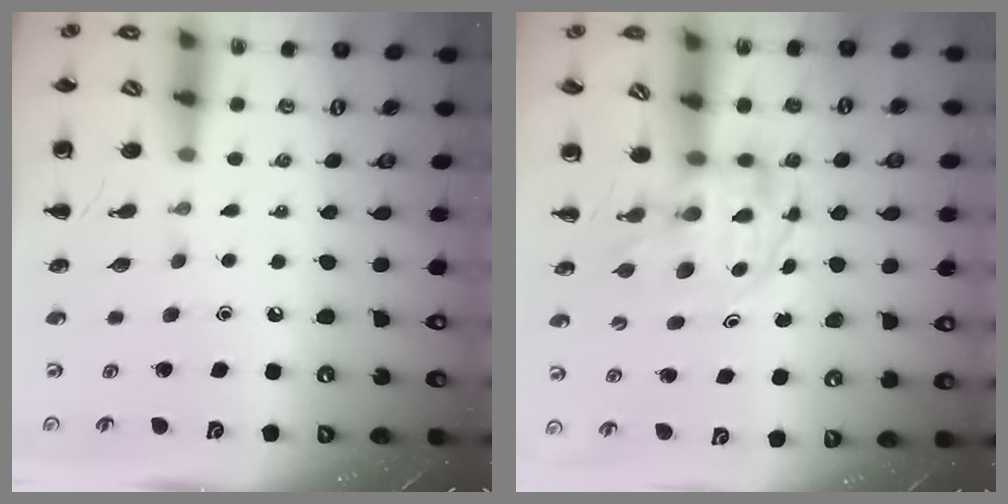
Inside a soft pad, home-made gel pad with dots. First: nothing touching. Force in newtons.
{"total": 3.4, "press": 3.3, "slide": 0.5}